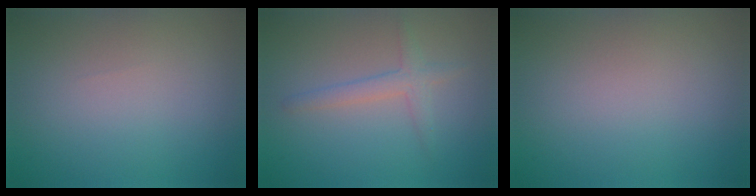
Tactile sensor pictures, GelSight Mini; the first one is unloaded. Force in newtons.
{"total": 2.0, "press": 2.0, "slide": 0.1}
{"total": 0.0}